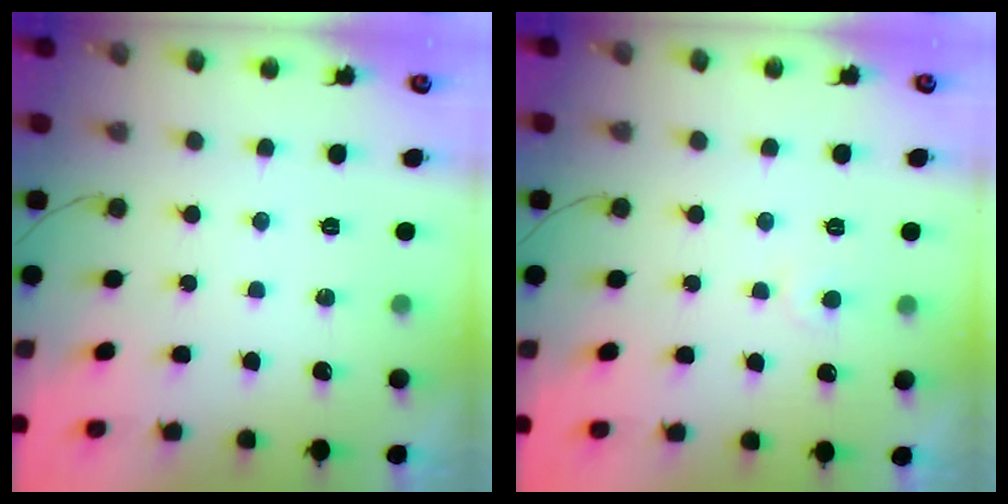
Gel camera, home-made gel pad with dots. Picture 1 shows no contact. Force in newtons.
{"total": 4.4, "press": 4.4, "slide": 0.4}